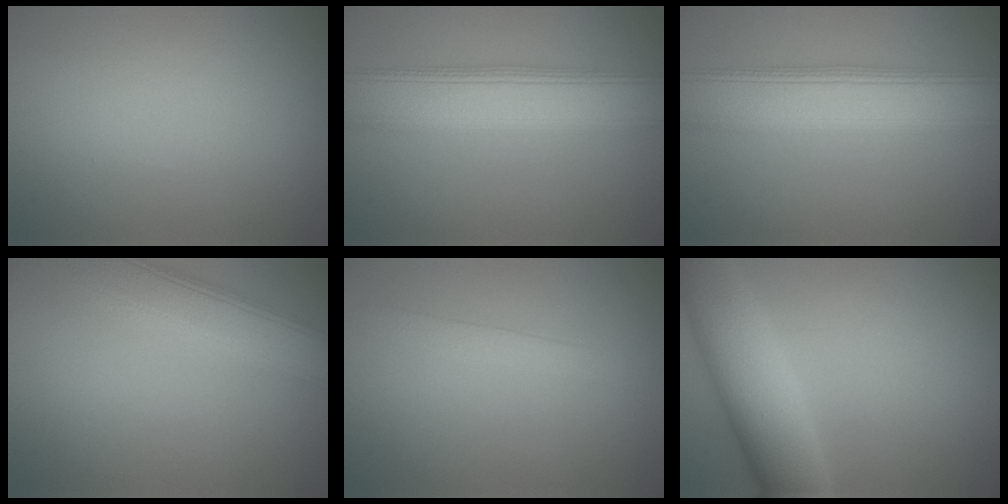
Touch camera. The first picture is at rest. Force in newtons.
{"total": 8.9, "press": 8.9, "slide": 0.6}
{"total": 8.9, "press": 8.9, "slide": 0.6}
{"total": 7.3, "press": 7.3, "slide": 0.6}
{"total": 1.7, "press": 1.7, "slide": 0.0}
{"total": 7.7, "press": 7.7, "slide": 0.2}